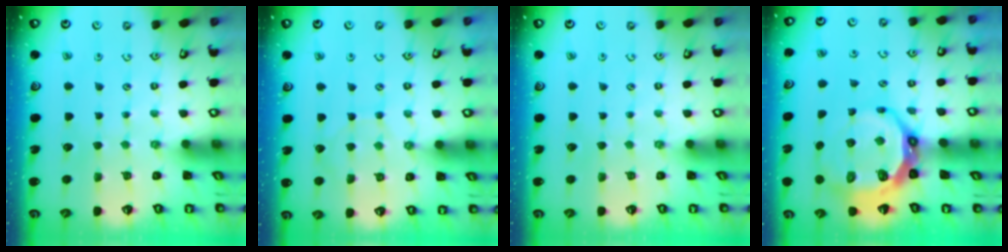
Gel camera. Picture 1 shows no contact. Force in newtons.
{"total": 4.9, "press": 4.9, "slide": 0.3}
{"total": 0.0}
{"total": 14.0, "press": 13.2, "slide": 4.7}